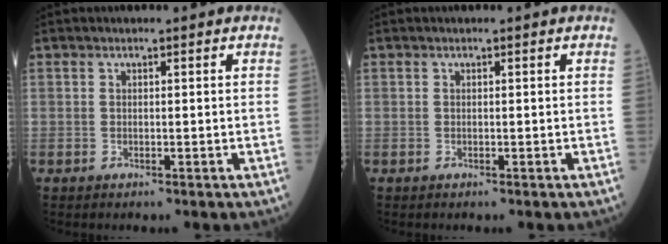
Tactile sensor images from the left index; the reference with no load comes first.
{"total": 0.0}